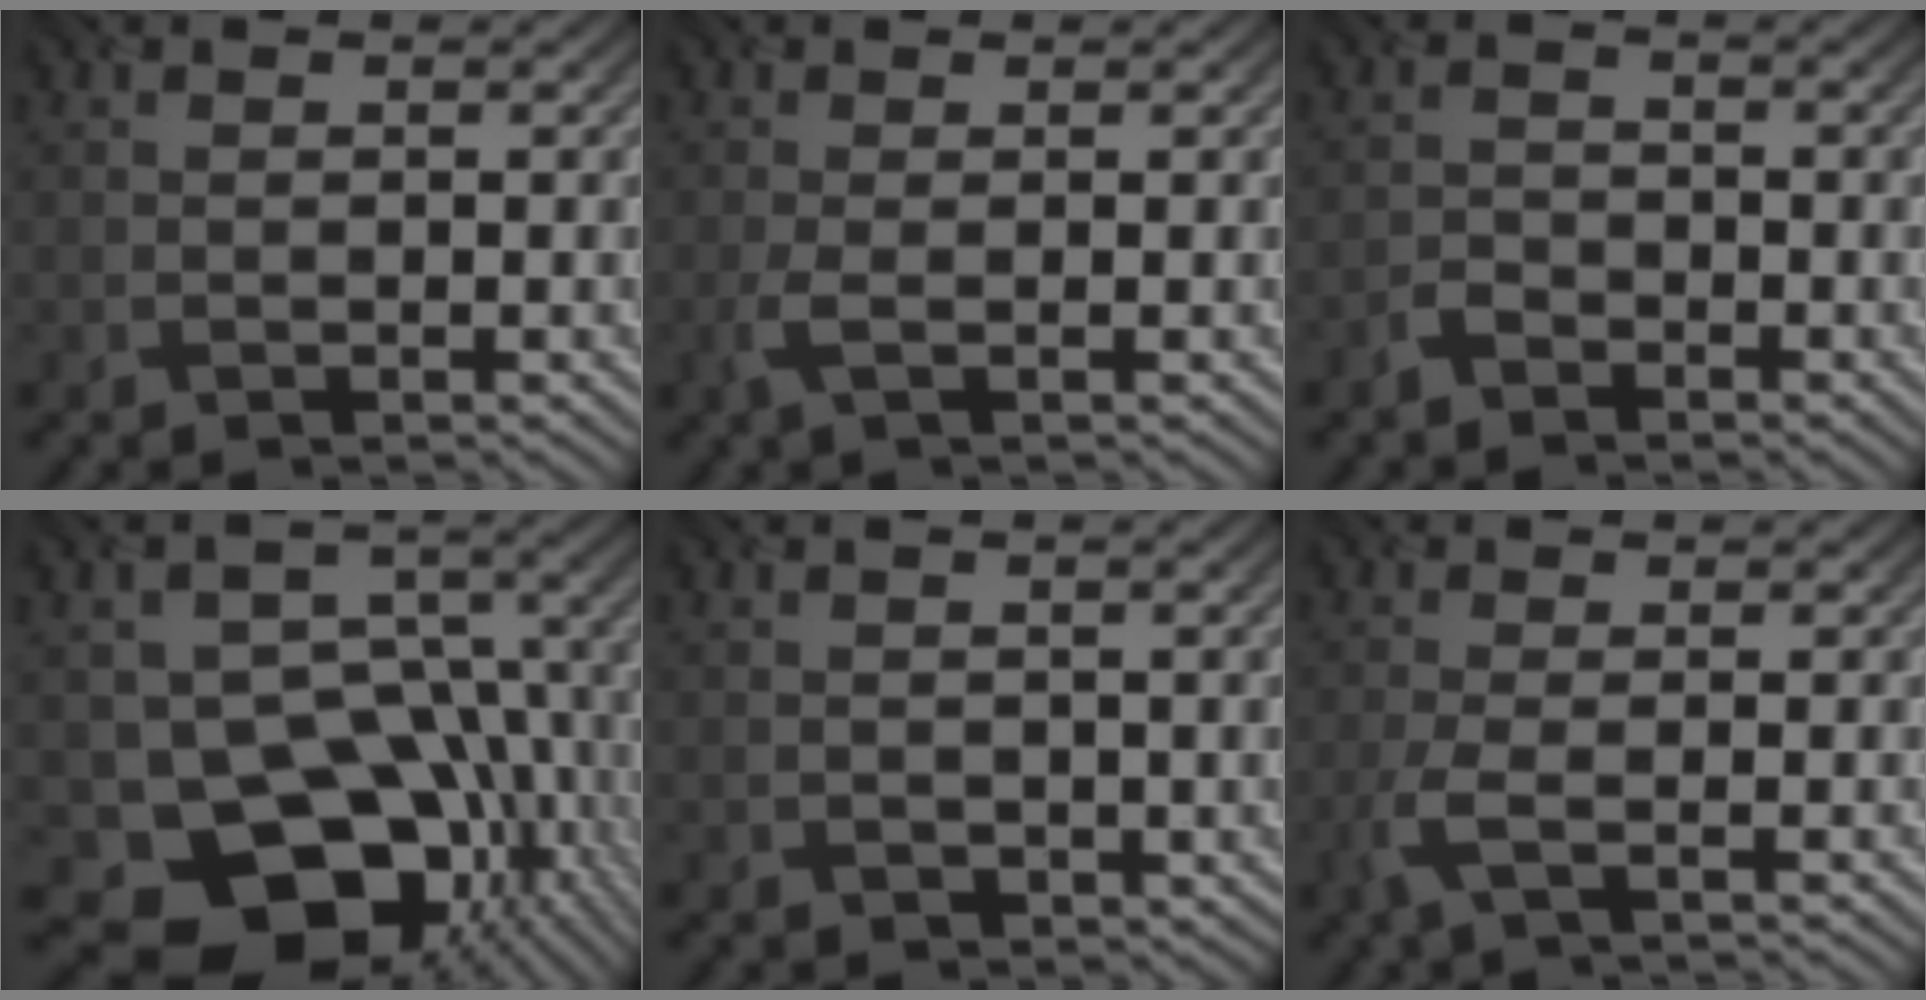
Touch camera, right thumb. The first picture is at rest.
{"total": 1.8, "force": [-0.4, 0.3, 1.7], "torque": [-0.046, 0.001, -0.013]}
{"total": 1.9, "force": [-1.6, 0.9, 0.5], "torque": [-0.009, 0.004, -0.038]}
{"total": 16.2, "force": [-6.5, 12.3, 8.3], "torque": [-0.118, -0.018, -0.098]}
{"total": 1.2, "force": [-0.2, 1.1, 0.2], "torque": [-0.009, -0.008, -0.006]}
{"total": 2.8, "force": [-1.0, 0.5, 2.5], "torque": [-0.063, 0.002, -0.029]}